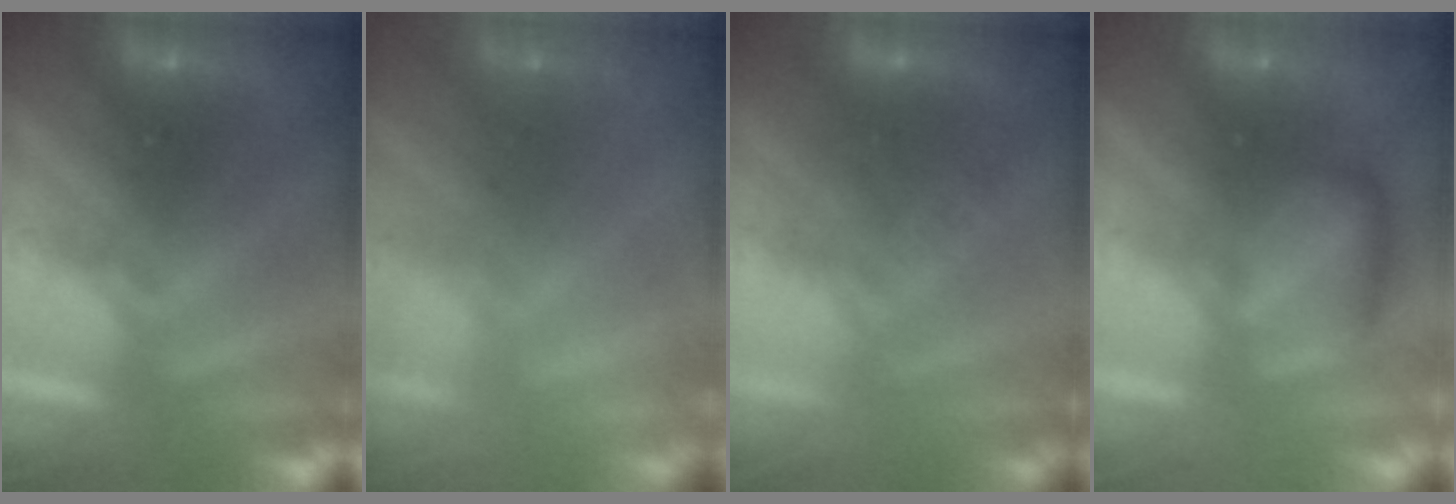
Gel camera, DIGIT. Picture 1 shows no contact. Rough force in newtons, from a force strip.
{"total": 7.0}
{"total": 2.4}
{"total": 2.4}